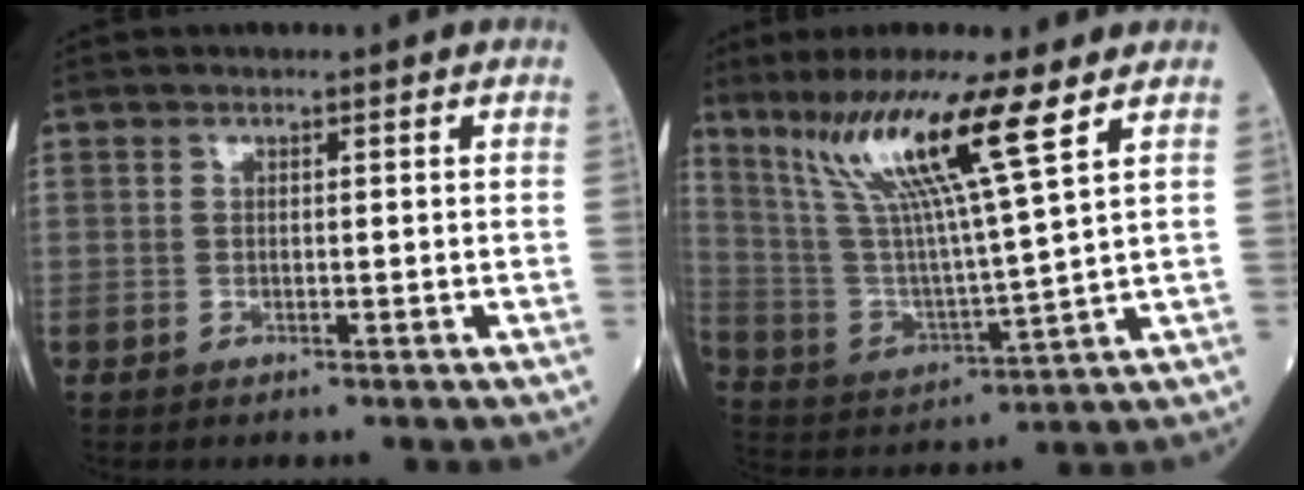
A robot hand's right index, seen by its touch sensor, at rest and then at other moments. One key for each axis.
{"total": 14.8, "fx": 9.1, "fy": -1.8, "fz": 11.6, "tx": -0.227, "ty": 0.002, "tz": 0.168}